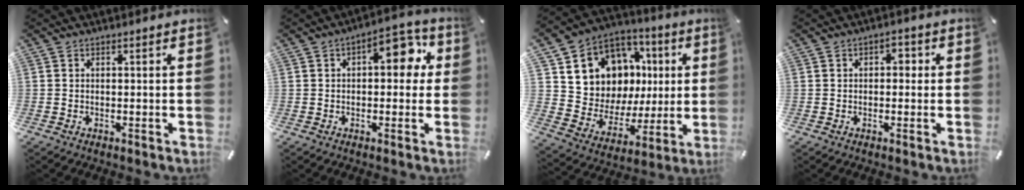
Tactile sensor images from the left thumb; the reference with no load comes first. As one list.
[{"total": 9.9, "force": [2.5, 5.4, 8.0], "torque": [-0.090, -0.008, 0.031]}, {"total": 11.4, "force": [4.1, 10.3, 2.6], "torque": [-0.050, -0.047, 0.089]}, {"total": 2.0, "force": [-0.2, 1.6, 1.3], "torque": [-0.018, 0.008, -0.010]}]